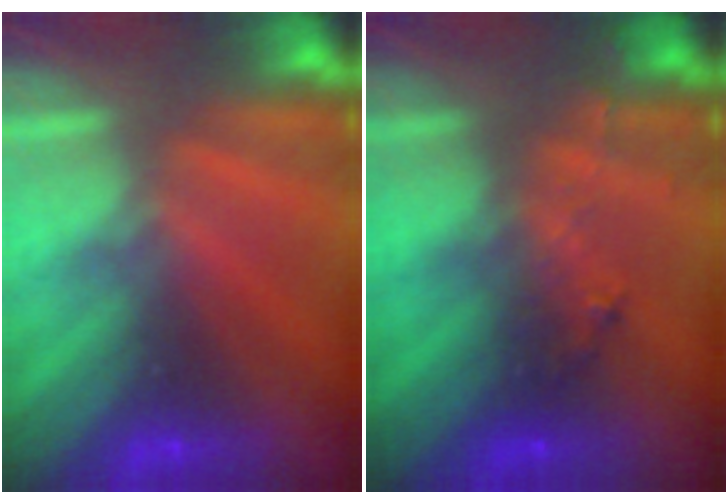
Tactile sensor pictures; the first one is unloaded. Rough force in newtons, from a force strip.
{"total": 2.8}